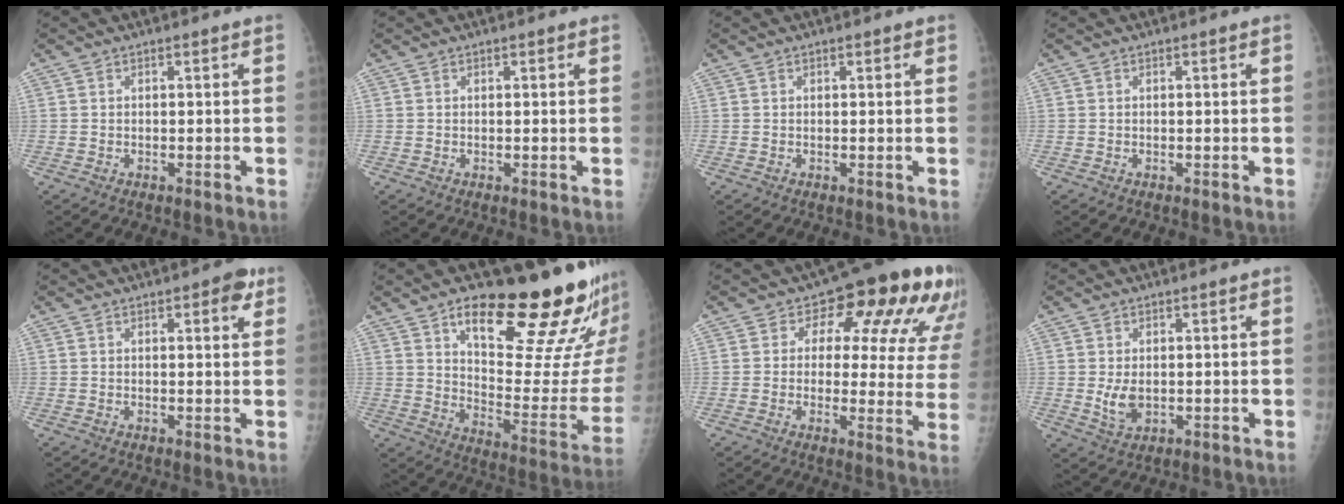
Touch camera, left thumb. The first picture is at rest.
{"total": 0.6, "force": [0.4, 0.3, 0.4], "torque": [-0.001, -0.001, 0.003]}
{"total": 0.9, "force": [0.5, 0.4, 0.5], "torque": [-0.001, -0.001, 0.004]}
{"total": 0.0}
{"total": 4.0, "force": [2.1, 1.6, 3.0], "torque": [-0.023, -0.005, 0.020]}
{"total": 27.2, "force": [17.3, 7.4, 19.6], "torque": [-0.235, -0.092, 0.254]}
{"total": 18.1, "force": [8.9, 9.4, 12.6], "torque": [-0.107, -0.032, 0.091]}
{"total": 4.1, "force": [0.1, 2.7, 3.1], "torque": [-0.048, -0.010, 0.010]}